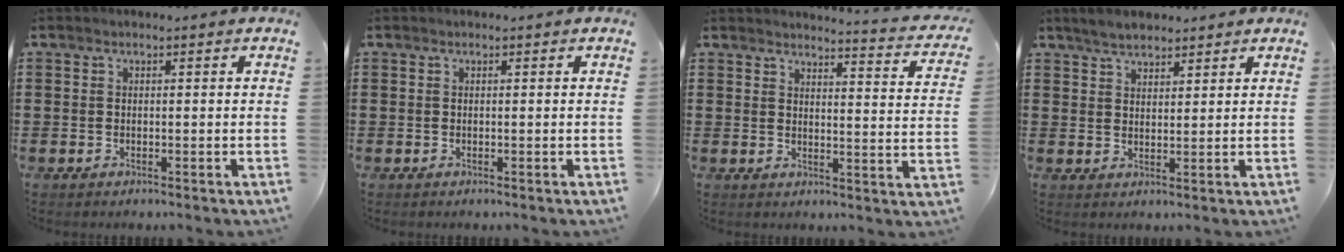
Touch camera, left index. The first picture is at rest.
{"total": 0.0}
{"total": 2.9, "force": [2.8, -0.3, 0.8], "torque": [-0.025, -0.028, 0.042]}
{"total": 3.2, "force": [2.8, 1.2, 0.9], "torque": [-0.025, 0.005, 0.054]}